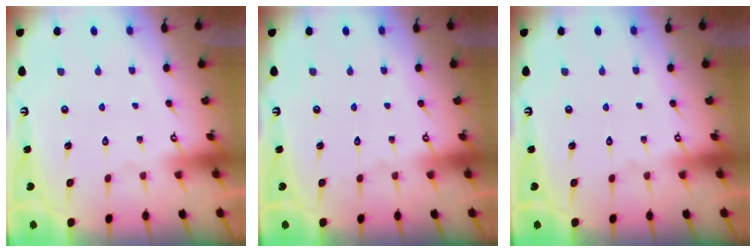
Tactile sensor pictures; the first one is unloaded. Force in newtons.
{"total": 0.0}
{"total": 0.0}